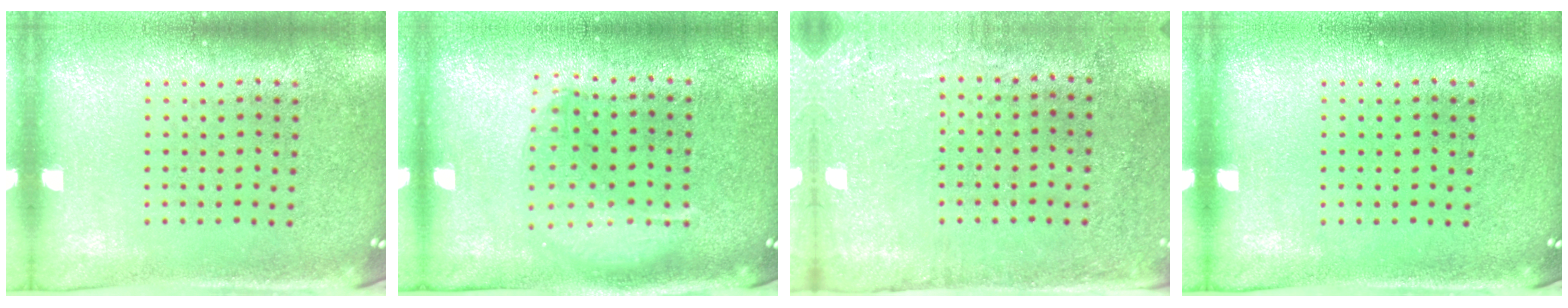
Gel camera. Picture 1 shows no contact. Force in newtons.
{"total": 1.4, "press": 1.3, "slide": 0.5}
{"total": 2.8, "press": 2.3, "slide": 1.6}
{"total": 0.0}